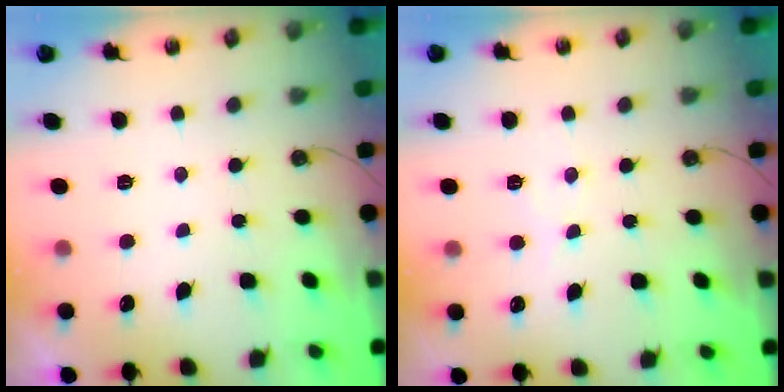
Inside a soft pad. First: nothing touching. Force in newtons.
{"total": 3.7, "press": 3.6, "slide": 0.7}